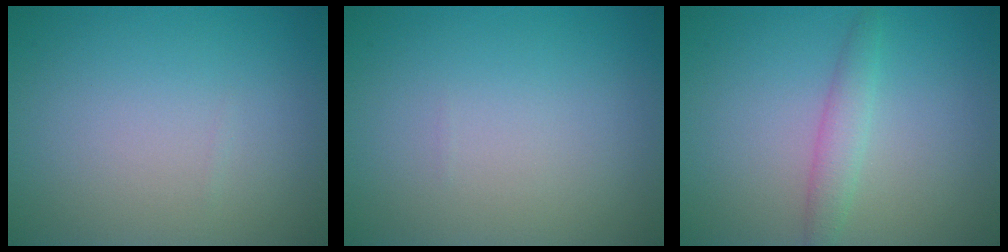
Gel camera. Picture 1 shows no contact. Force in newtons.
{"total": 0.0}
{"total": 1.9, "press": 1.9, "slide": 0.1}